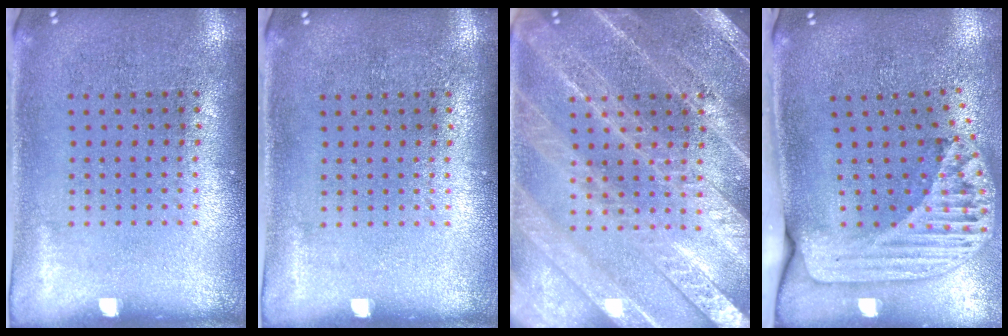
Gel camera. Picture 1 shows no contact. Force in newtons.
{"total": 0.0}
{"total": 3.6, "press": 3.6, "slide": 0.4}
{"total": 2.4, "press": 1.7, "slide": 1.7}